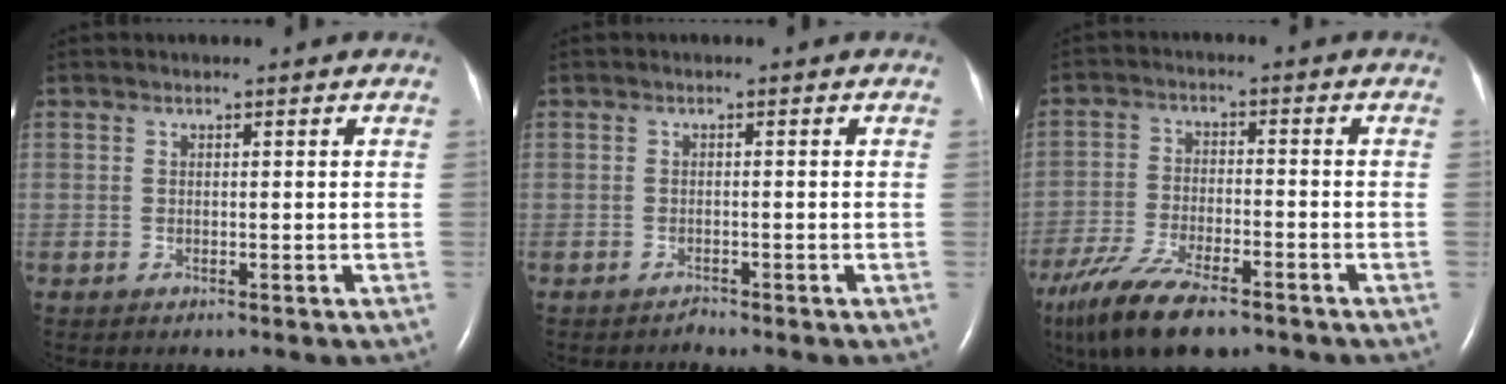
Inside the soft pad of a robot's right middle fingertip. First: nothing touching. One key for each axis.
{"total": 0.6, "fx": -0.6, "fy": 0.0, "fz": -0.1, "tx": -0.001, "ty": -0.003, "tz": -0.011}
{"total": 13.3, "fx": -9.6, "fy": 3.6, "fz": 8.5, "tx": -0.171, "ty": -0.030, "tz": -0.167}